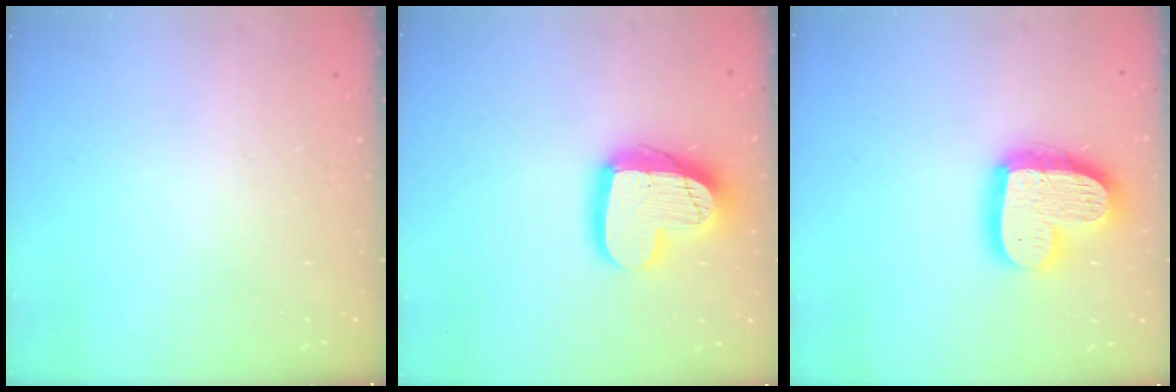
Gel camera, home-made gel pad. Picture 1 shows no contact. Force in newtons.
{"total": 17.4, "press": 17.4, "slide": 1.6}
{"total": 17.7, "press": 17.6, "slide": 1.6}